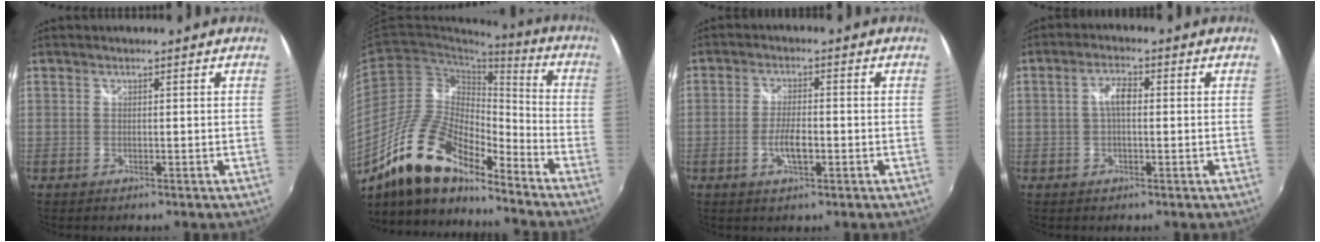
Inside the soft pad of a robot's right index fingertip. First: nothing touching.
{"total": 17.5, "force": [-13.4, 5.7, 9.7], "torque": [-0.180, 0.001, -0.251]}
{"total": 4.6, "force": [-1.6, 1.4, 4.1], "torque": [-0.085, -0.002, -0.029]}
{"total": 3.5, "force": [0.0, 1.5, 3.2], "torque": [-0.062, 0.010, 0.000]}